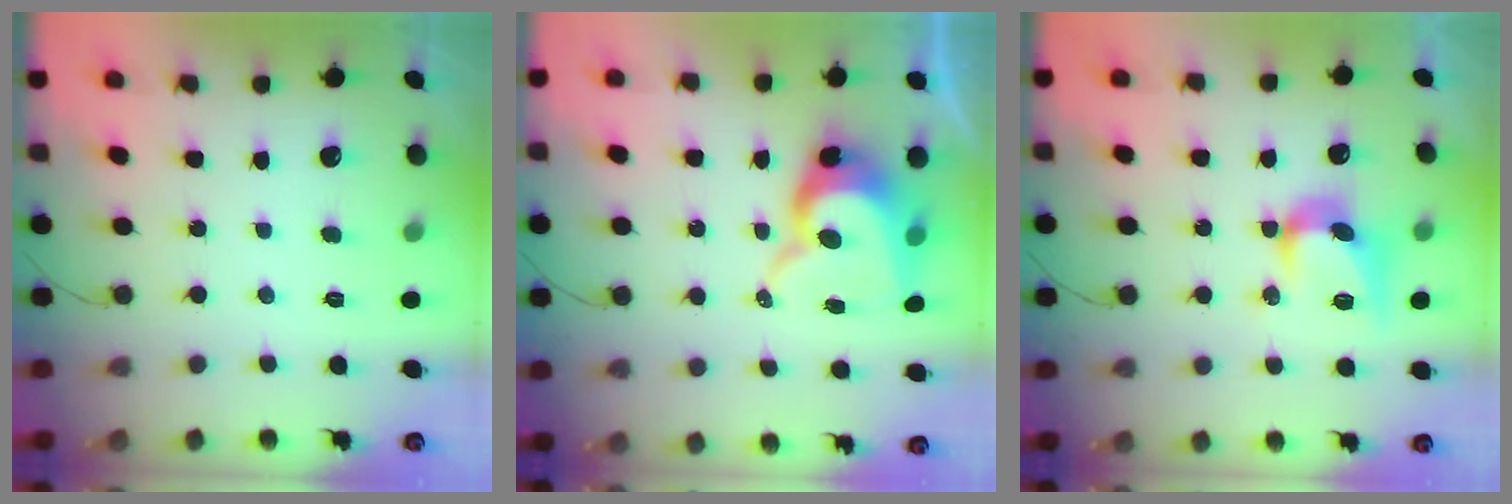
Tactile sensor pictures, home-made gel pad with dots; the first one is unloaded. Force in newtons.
{"total": 12.7, "press": 12.7, "slide": 1.0}
{"total": 12.6, "press": 12.6, "slide": 0.4}